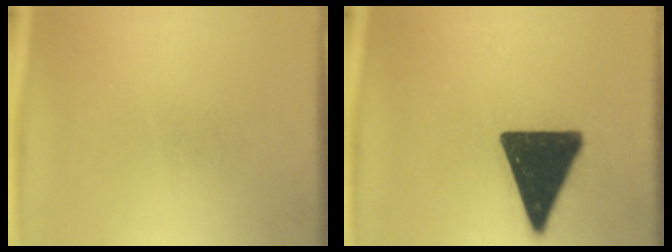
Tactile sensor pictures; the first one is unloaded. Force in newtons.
{"total": 17.2}